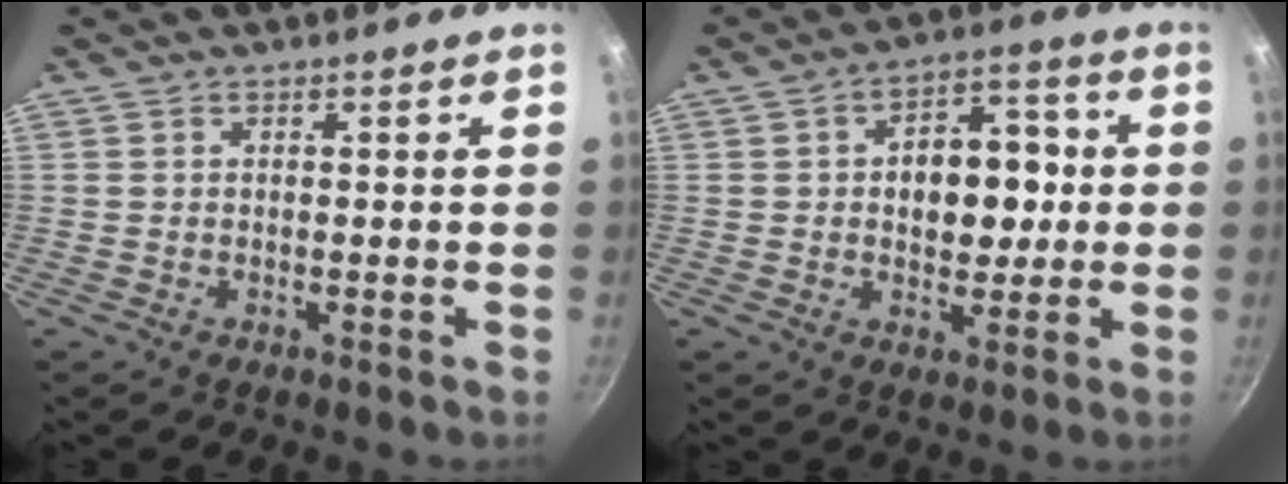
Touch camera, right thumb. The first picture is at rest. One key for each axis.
{"total": 11.1, "fx": 0.6, "fy": 7.4, "fz": 8.3, "tx": -0.070, "ty": 0.015, "tz": 0.003}